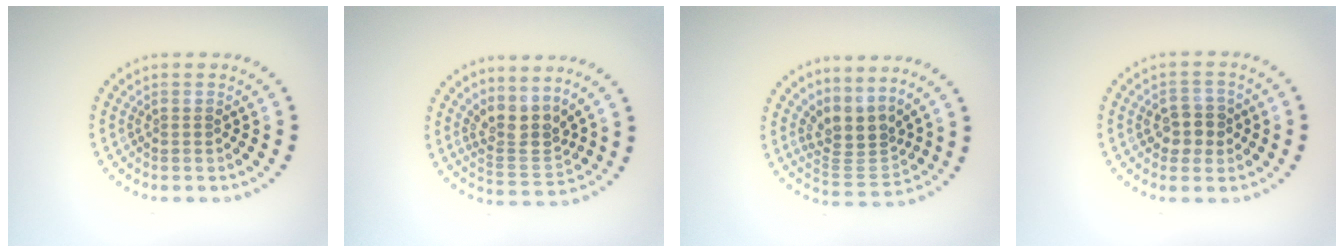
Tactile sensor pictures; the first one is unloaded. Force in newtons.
{"total": 3.3, "press": 2.6, "slide": 2.0}
{"total": 3.5, "press": 2.4, "slide": 2.5}
{"total": 2.8, "press": 2.8, "slide": 0.4}